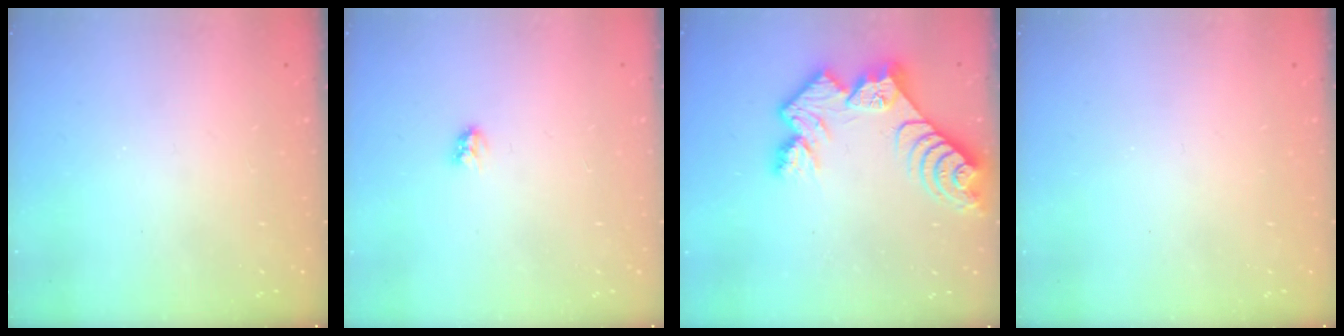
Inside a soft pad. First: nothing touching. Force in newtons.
{"total": 3.0, "press": 3.0, "slide": 0.3}
{"total": 11.7, "press": 11.6, "slide": 1.3}
{"total": 0.0}